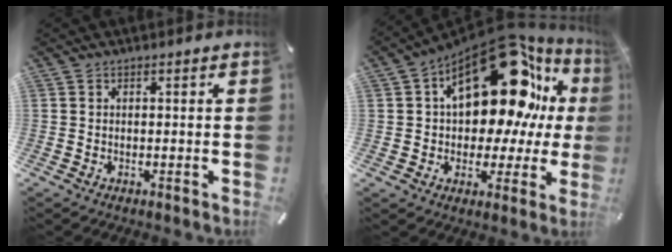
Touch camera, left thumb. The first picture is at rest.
{"total": 25.2, "force": [10.4, 13.4, 18.7], "torque": [-0.292, -0.069, 0.175]}